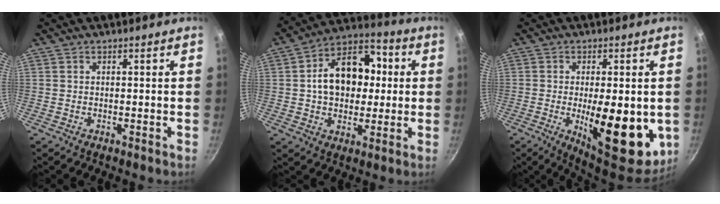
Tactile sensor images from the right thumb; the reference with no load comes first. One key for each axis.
{"total": 16.5, "fx": 1.7, "fy": 11.2, "fz": 12.0, "tx": -0.153, "ty": 0.026, "tz": 0.020}
{"total": 18.7, "fx": -3.5, "fy": 7.2, "fz": 16.9, "tx": -0.205, "ty": -0.027, "tz": -0.026}